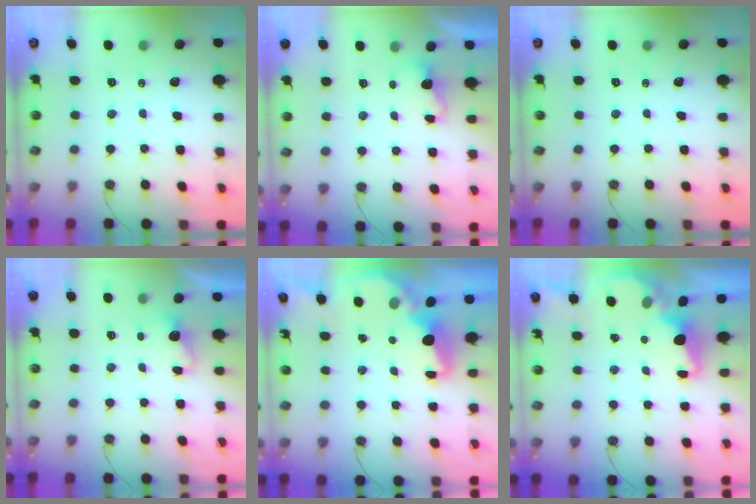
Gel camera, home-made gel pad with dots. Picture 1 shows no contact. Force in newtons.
{"total": 3.6, "press": 3.4, "slide": 1.0}
{"total": 0.0}
{"total": 2.4, "press": 2.3, "slide": 0.8}
{"total": 3.8, "press": 3.8, "slide": 0.5}
{"total": 1.8, "press": 1.7, "slide": 0.5}